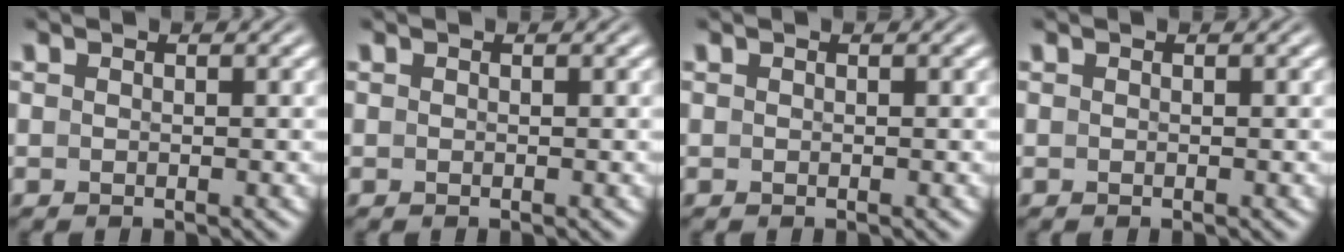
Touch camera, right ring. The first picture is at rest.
{"total": 0.0}
{"total": 0.0}
{"total": 0.0}